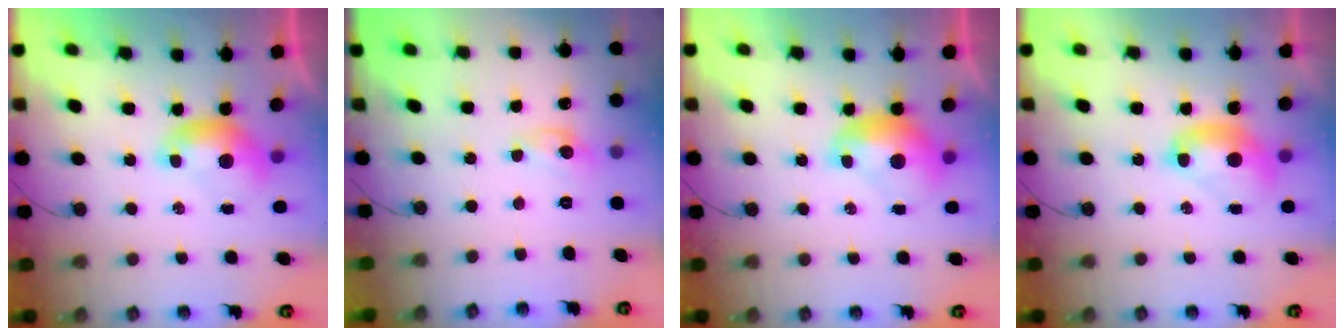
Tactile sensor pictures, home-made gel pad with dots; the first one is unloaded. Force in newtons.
{"total": 2.4, "press": 2.4, "slide": 0.3}
{"total": 2.1, "press": 2.0, "slide": 0.3}
{"total": 2.7, "press": 2.7, "slide": 0.1}